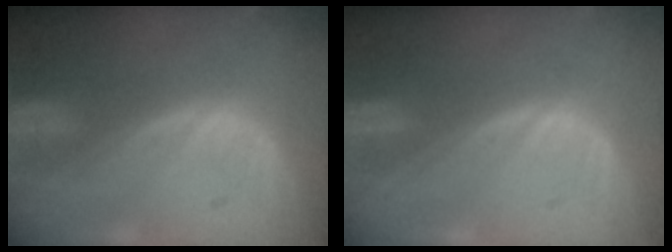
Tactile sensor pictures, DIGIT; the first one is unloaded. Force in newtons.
{"total": 0.0}